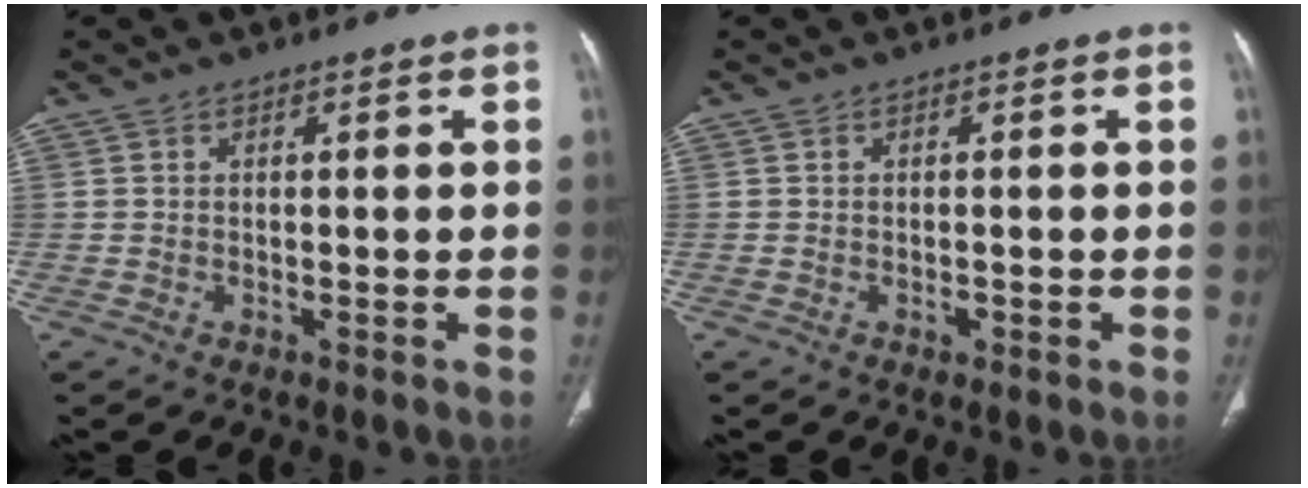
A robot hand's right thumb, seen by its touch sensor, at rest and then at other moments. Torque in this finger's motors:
{"motor_torque": [0.30, 0.02, 0.22, -0.56, 0.04]}